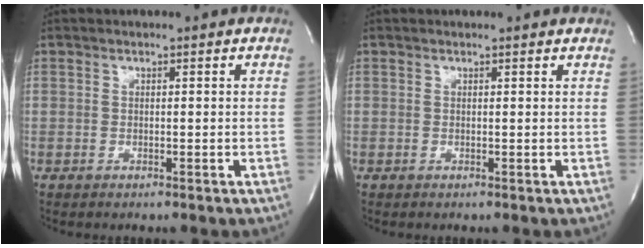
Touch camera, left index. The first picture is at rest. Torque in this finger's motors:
{"motor_torque": [0.14, -0.22, -0.39, -0.15]}